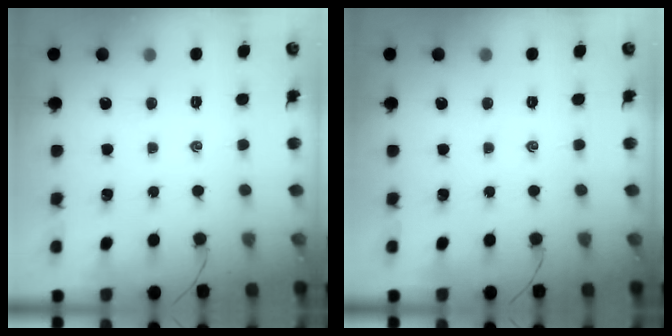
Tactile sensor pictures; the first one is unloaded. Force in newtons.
{"total": 0.0}